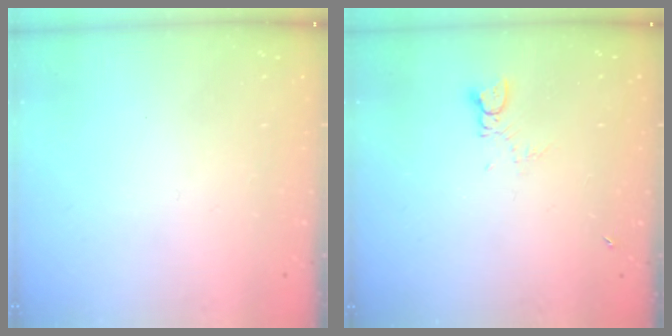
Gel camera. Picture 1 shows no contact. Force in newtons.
{"total": 1.6, "press": 1.6, "slide": 0.2}